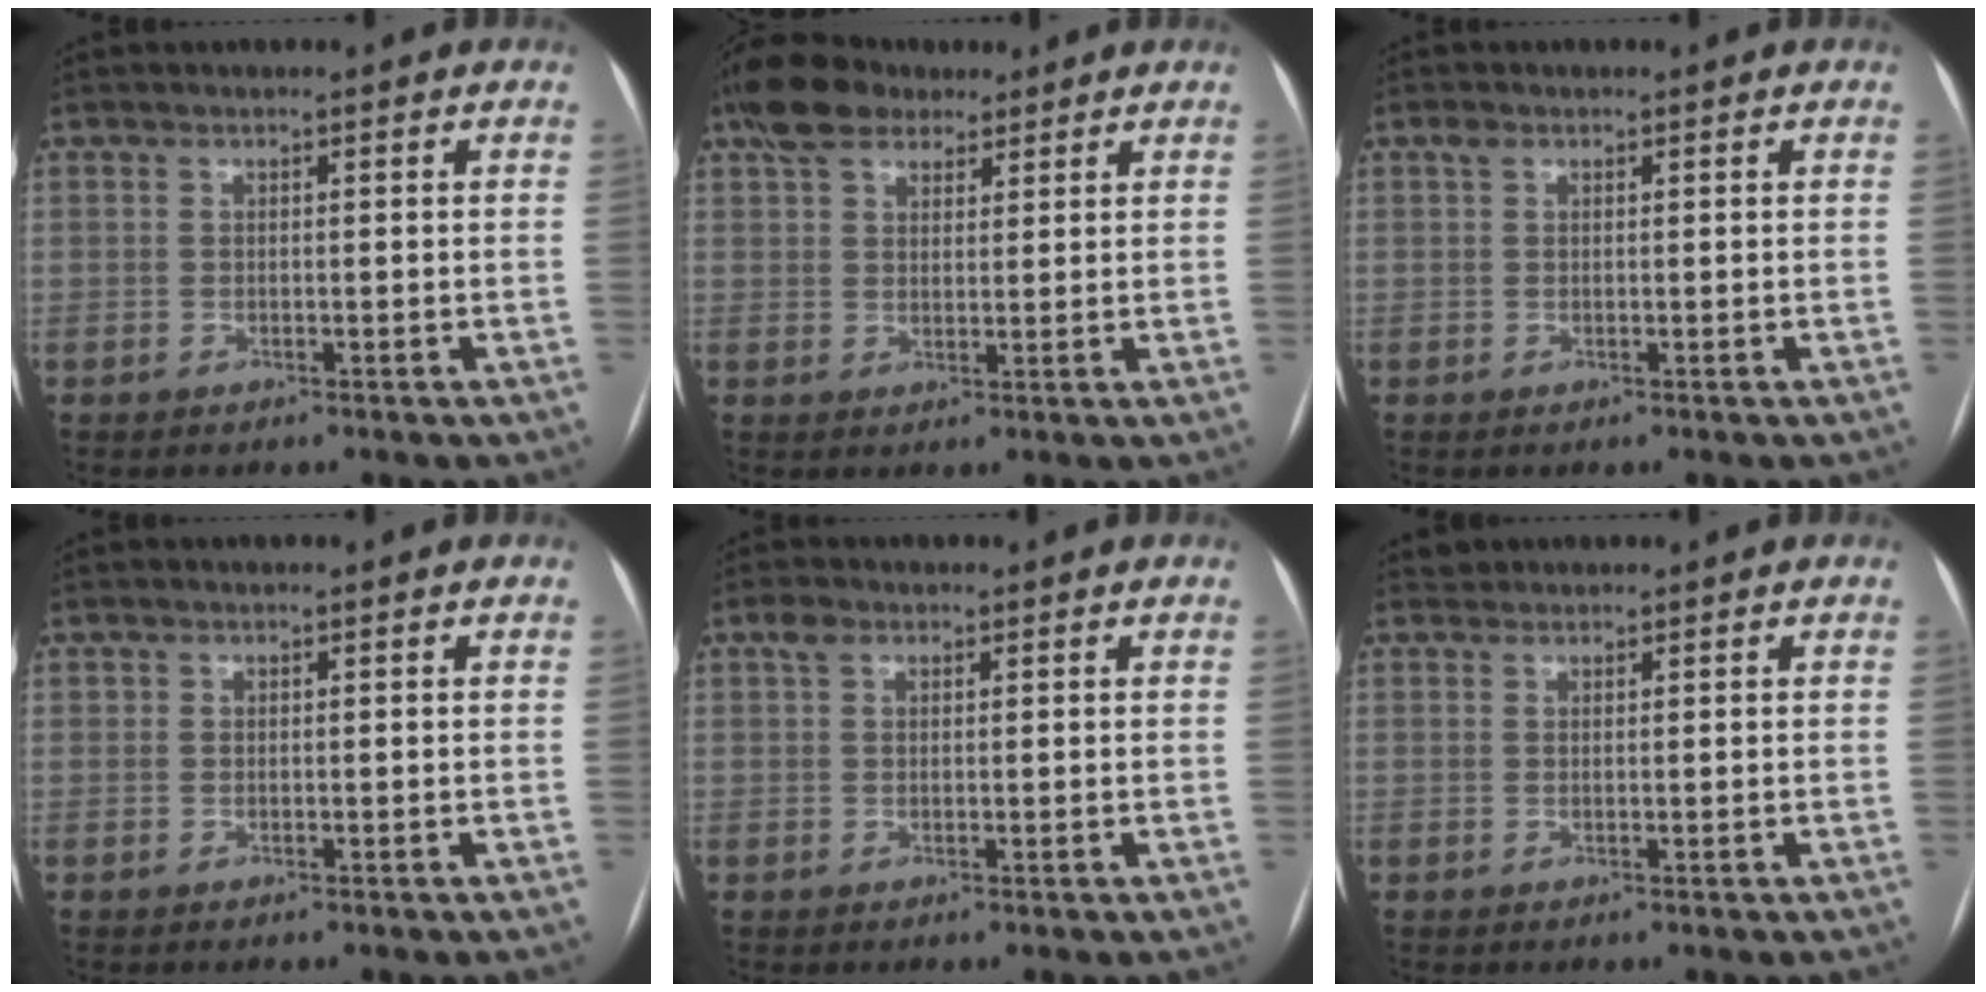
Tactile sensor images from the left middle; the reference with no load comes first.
{"total": 7.8, "force": [5.6, 4.2, 3.5], "torque": [-0.069, 0.032, 0.102]}
{"total": 1.0, "force": [0.6, 0.6, 0.5], "torque": [-0.013, 0.012, 0.011]}
{"total": 0.0}
{"total": 1.7, "force": [1.0, 1.1, 0.9], "torque": [-0.021, 0.016, 0.019]}
{"total": 0.9, "force": [0.7, 0.4, -0.3], "torque": [-0.001, 0.010, 0.012]}